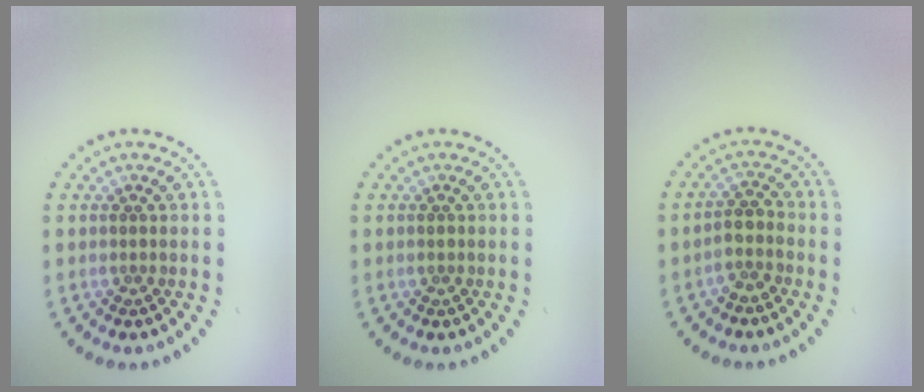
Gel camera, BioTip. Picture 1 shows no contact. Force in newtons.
{"total": 0.5, "press": 0.5, "slide": 0.1}
{"total": 2.0, "press": 1.6, "slide": 1.3}